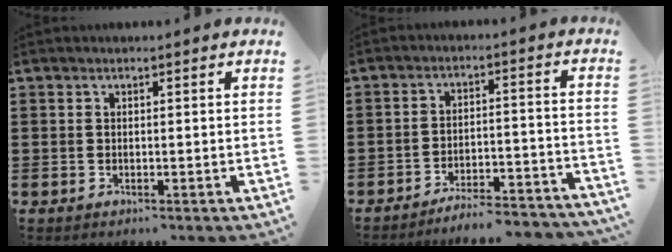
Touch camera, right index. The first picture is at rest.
{"total": 5.4, "force": [-5.3, -0.2, 1.2], "torque": [-0.021, -0.001, -0.105]}